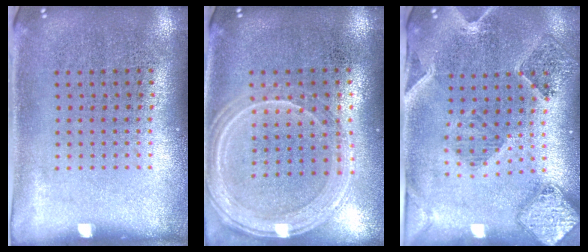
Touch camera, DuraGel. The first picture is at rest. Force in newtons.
{"total": 1.3, "press": 1.3, "slide": 0.1}
{"total": 1.5, "press": 1.5, "slide": 0.3}